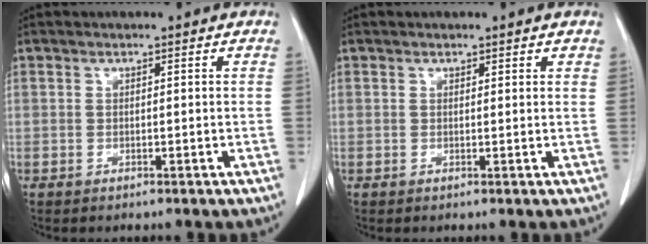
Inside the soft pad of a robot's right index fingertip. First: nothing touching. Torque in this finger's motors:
{"motor_torque": [-0.03, -0.04, 0.00, 0.00]}